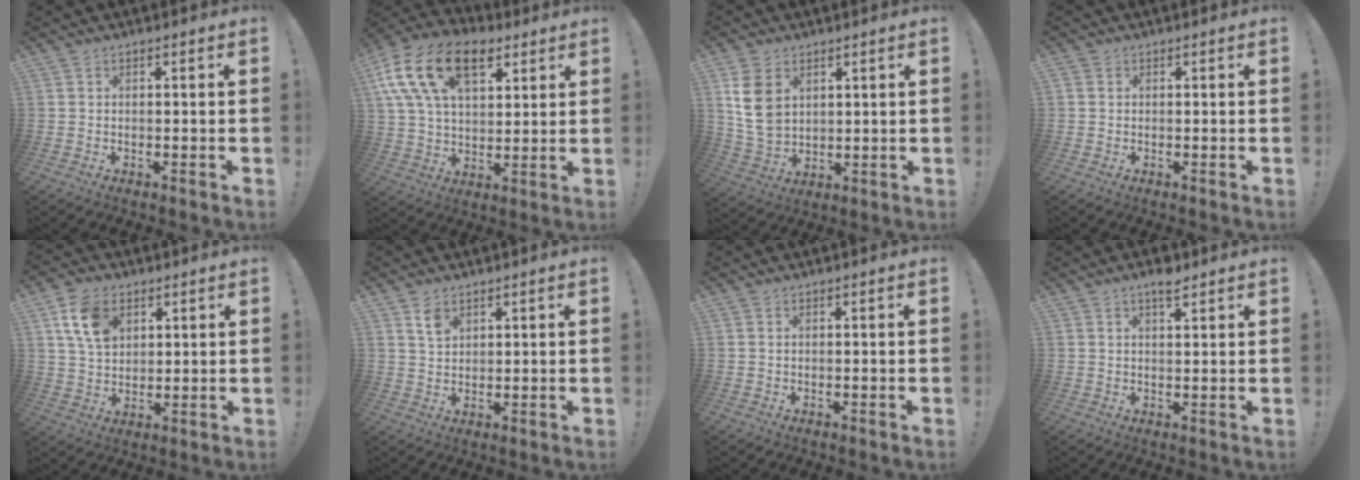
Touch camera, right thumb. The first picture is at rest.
{"total": 20.7, "force": [9.7, 12.6, 13.3], "torque": [-0.234, -0.029, 0.174]}
{"total": 11.0, "force": [4.2, 8.2, 6.0], "torque": [-0.110, -0.010, 0.086]}
{"total": 0.6, "force": [0.2, 0.6, 0.1], "torque": [-0.002, 0.002, 0.005]}
{"total": 11.5, "force": [5.2, 8.1, 6.4], "torque": [-0.107, -0.004, 0.103]}
{"total": 4.7, "force": [3.1, 3.0, 1.9], "torque": [-0.031, -0.012, 0.057]}
{"total": 0.0}
{"total": 3.9, "force": [2.8, 0.8, 2.5], "torque": [-0.032, -0.017, 0.044]}